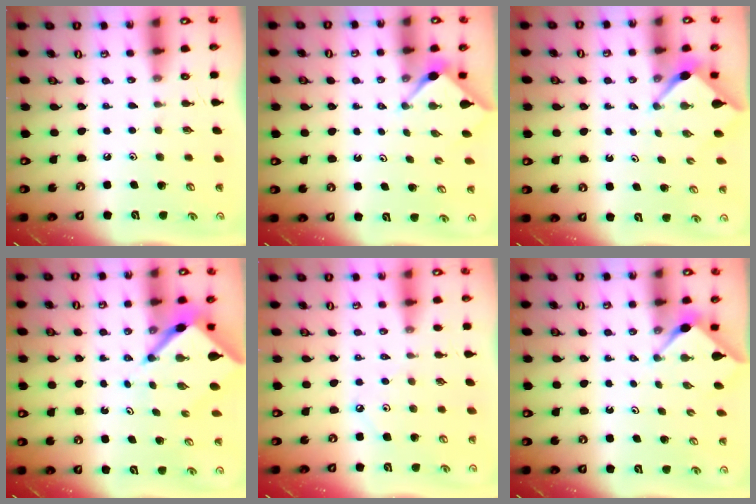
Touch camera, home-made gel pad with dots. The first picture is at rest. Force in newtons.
{"total": 3.0, "press": 3.0, "slide": 0.4}
{"total": 2.6, "press": 2.6, "slide": 0.3}
{"total": 6.4, "press": 6.4, "slide": 0.6}
{"total": 1.7, "press": 1.6, "slide": 0.3}
{"total": 2.9, "press": 2.8, "slide": 0.5}